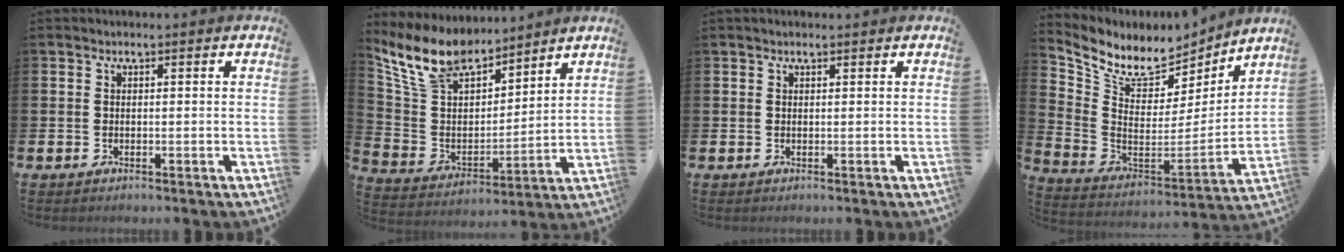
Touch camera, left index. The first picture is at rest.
{"total": 11.1, "force": [10.0, 4.1, 2.9], "torque": [-0.116, -0.052, 0.187]}
{"total": 0.6, "force": [0.6, 0.1, 0.2], "torque": [0.010, -0.003, 0.007]}
{"total": 8.6, "force": [7.3, 3.9, 2.2], "torque": [-0.092, -0.051, 0.129]}